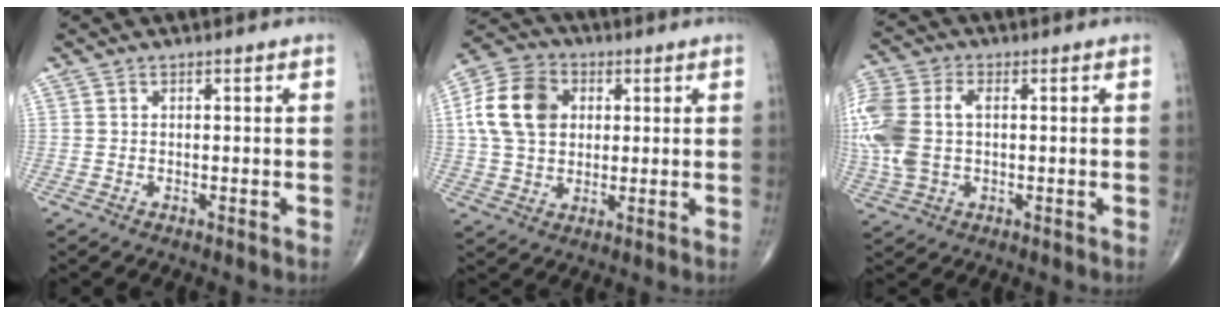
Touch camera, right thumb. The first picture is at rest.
{"total": 13.2, "force": [2.5, 9.9, 8.4], "torque": [-0.141, 0.011, 0.038]}
{"total": 15.3, "force": [0.7, 10.0, 11.6], "torque": [-0.308, 0.013, 0.015]}